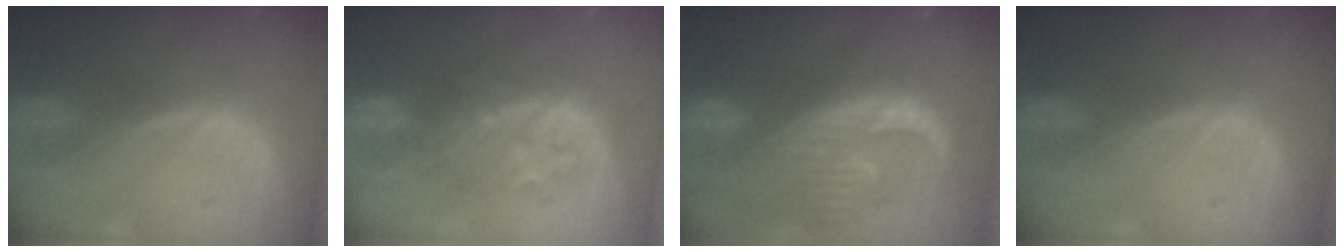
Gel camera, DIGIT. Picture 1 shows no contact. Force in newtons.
{"total": 7.9, "press": 7.8, "slide": 1.6}
{"total": 13.4, "press": 11.4, "slide": 7.0}
{"total": 0.0}